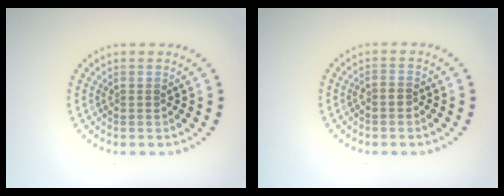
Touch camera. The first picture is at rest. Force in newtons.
{"total": 0.8, "press": 0.6, "slide": 0.5}